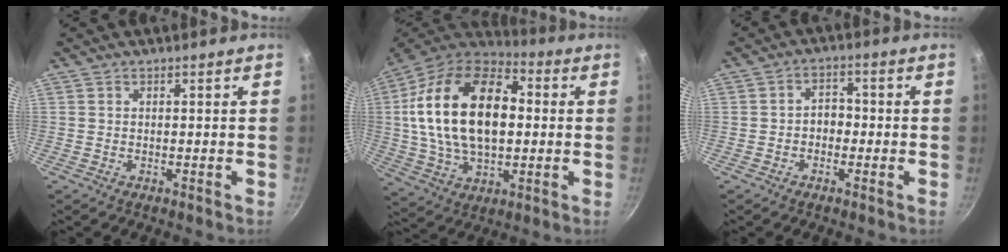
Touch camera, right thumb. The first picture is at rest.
{"total": 25.3, "force": [2.3, 15.2, 20.0], "torque": [-0.342, 0.023, 0.029]}
{"total": 3.4, "force": [-0.9, 2.5, 2.2], "torque": [-0.013, 0.018, -0.019]}